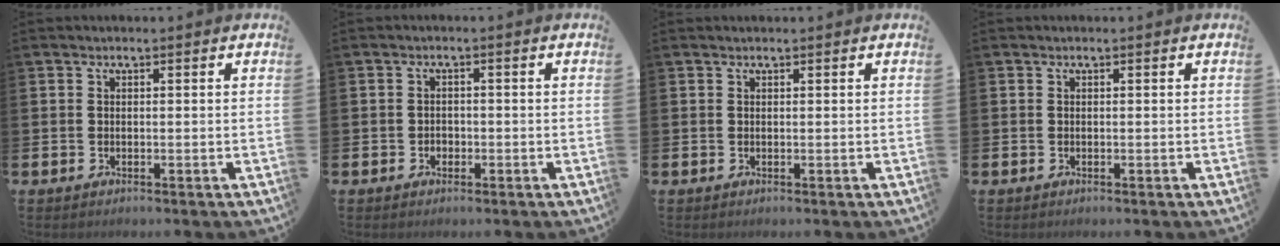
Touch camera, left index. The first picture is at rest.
{"total": 1.3, "force": [-0.6, 1.1, 0.4], "torque": [-0.009, 0.004, -0.014]}
{"total": 0.0}
{"total": 0.0}